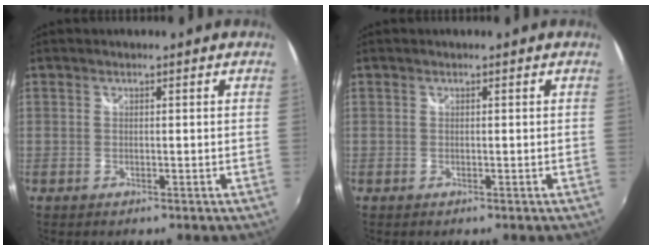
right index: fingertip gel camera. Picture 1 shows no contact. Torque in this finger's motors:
{"motor_torque": [0.00, 0.03, -0.04, 0.00]}